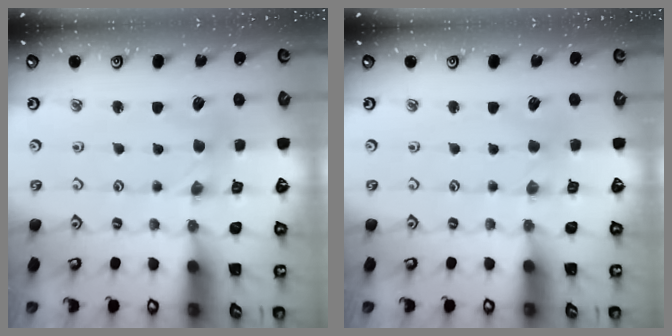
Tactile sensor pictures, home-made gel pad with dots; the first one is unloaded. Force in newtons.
{"total": 0.6, "press": 0.6, "slide": 0.1}